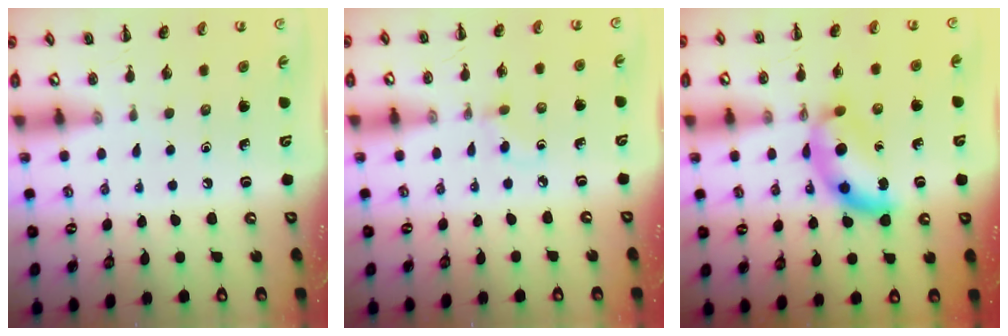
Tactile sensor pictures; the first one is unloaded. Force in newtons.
{"total": 2.0, "press": 1.7, "slide": 1.0}
{"total": 10.7, "press": 10.7, "slide": 0.5}